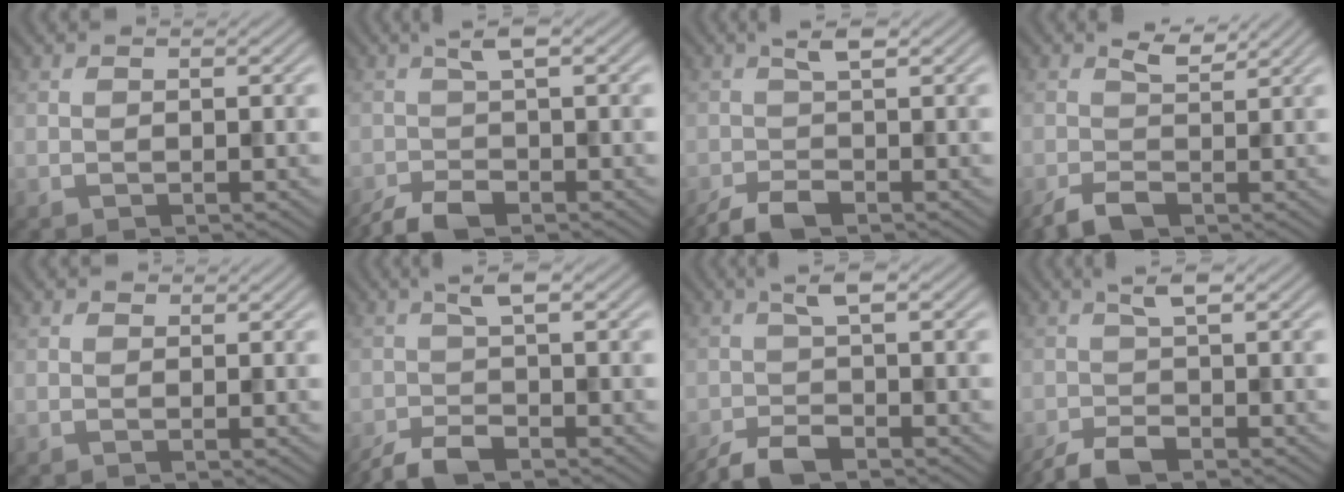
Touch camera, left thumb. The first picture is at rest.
{"total": 4.3, "force": [-2.0, 1.3, 3.5], "torque": [-0.075, -0.002, -0.047]}
{"total": 3.7, "force": [-1.7, 1.2, 3.1], "torque": [-0.065, -0.001, -0.038]}
{"total": 3.3, "force": [-0.5, 1.8, 2.7], "torque": [-0.064, -0.004, -0.010]}
{"total": 0.5, "force": [0.3, 0.4, 0.1], "torque": [0.001, -0.002, 0.005]}
{"total": 4.3, "force": [-2.4, 1.2, 3.4], "torque": [-0.068, -0.002, -0.057]}
{"total": 4.4, "force": [-2.5, 1.2, 3.4], "torque": [-0.068, -0.002, -0.058]}
{"total": 3.9, "force": [-2.1, 1.1, 3.2], "torque": [-0.065, -0.002, -0.049]}